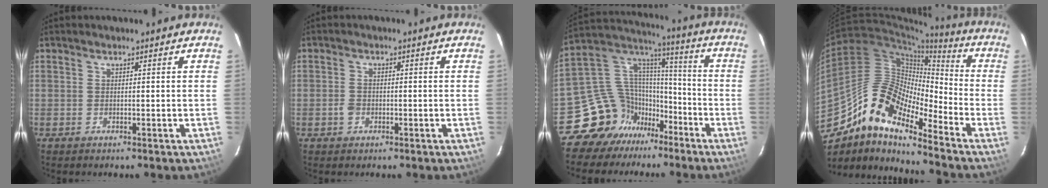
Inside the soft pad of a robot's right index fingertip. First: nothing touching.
{"total": 2.0, "force": [-0.8, 1.5, 1.0], "torque": [-0.023, 0.004, -0.015]}
{"total": 14.0, "force": [-9.6, 10.1, 1.2], "torque": [-0.046, 0.079, -0.166]}
{"total": 14.5, "force": [-11.0, 4.6, 8.2], "torque": [-0.131, 0.009, -0.224]}